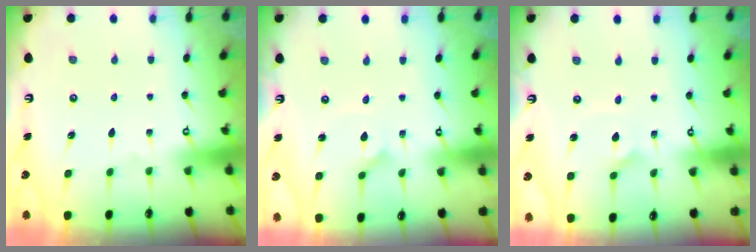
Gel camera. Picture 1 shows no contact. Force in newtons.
{"total": 2.3, "press": 2.3, "slide": 0.2}
{"total": 2.9, "press": 2.9, "slide": 0.1}